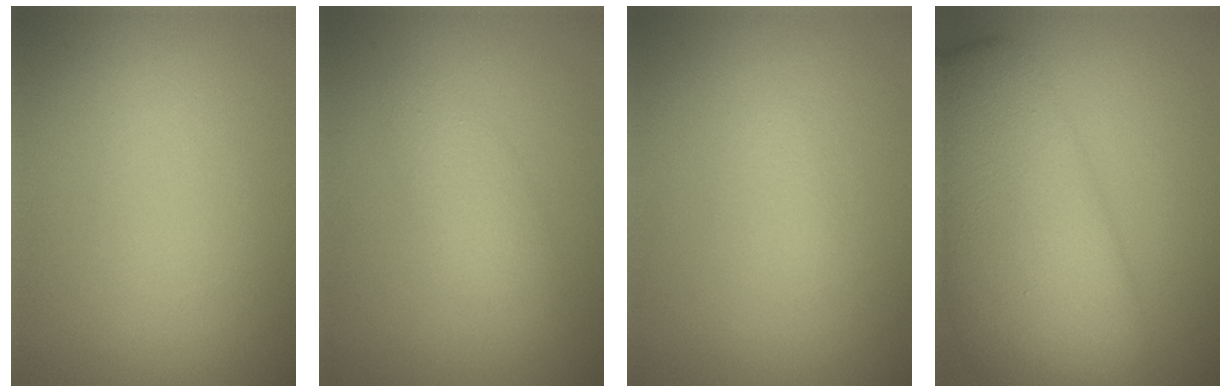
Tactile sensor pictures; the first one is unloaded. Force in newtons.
{"total": 2.7, "press": 2.7, "slide": 0.2}
{"total": 0.5, "press": 0.5, "slide": 0.0}
{"total": 12.3, "press": 12.3, "slide": 0.2}